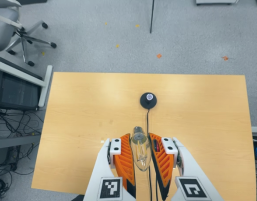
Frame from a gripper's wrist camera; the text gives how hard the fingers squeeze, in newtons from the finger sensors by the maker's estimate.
{"total": 18.1, "left": 18.9, "right": 17.3}